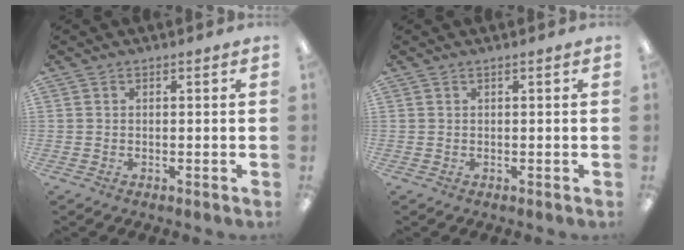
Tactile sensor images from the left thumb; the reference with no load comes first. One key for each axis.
{"total": 0.5, "fx": 0.2, "fy": 0.0, "fz": 0.5, "tx": -0.007, "ty": 0.001, "tz": 0.003}